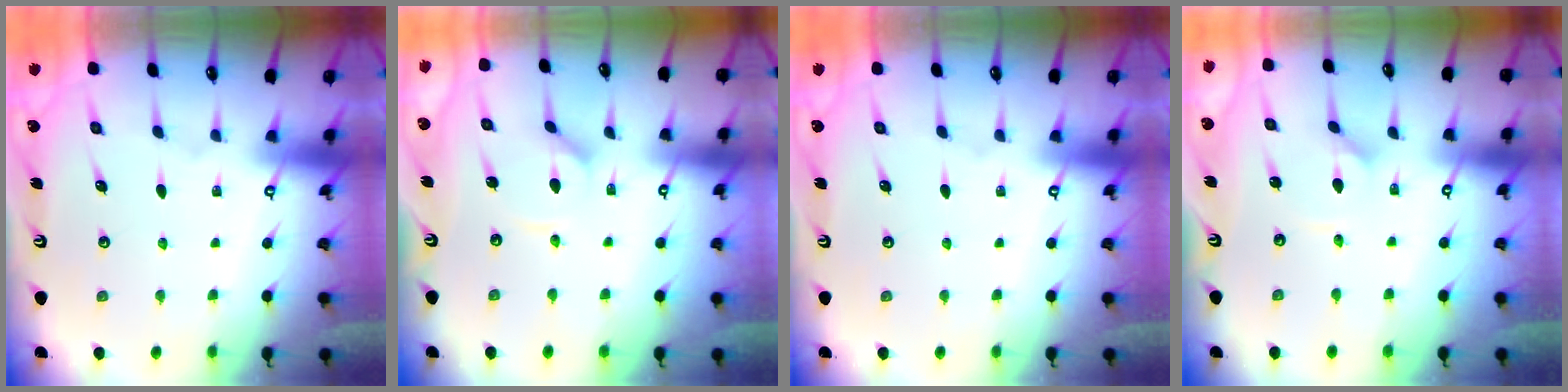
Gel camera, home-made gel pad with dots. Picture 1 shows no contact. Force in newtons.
{"total": 2.7, "press": 2.6, "slide": 0.4}
{"total": 0.0}
{"total": 1.6, "press": 1.6, "slide": 0.1}